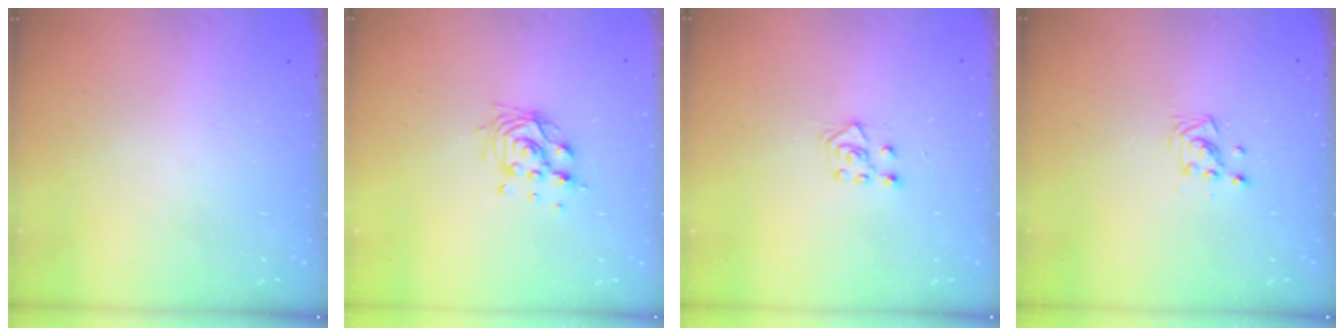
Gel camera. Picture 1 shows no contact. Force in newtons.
{"total": 11.0, "press": 10.6, "slide": 2.9}
{"total": 4.8, "press": 4.7, "slide": 0.7}
{"total": 3.6, "press": 3.6, "slide": 0.3}